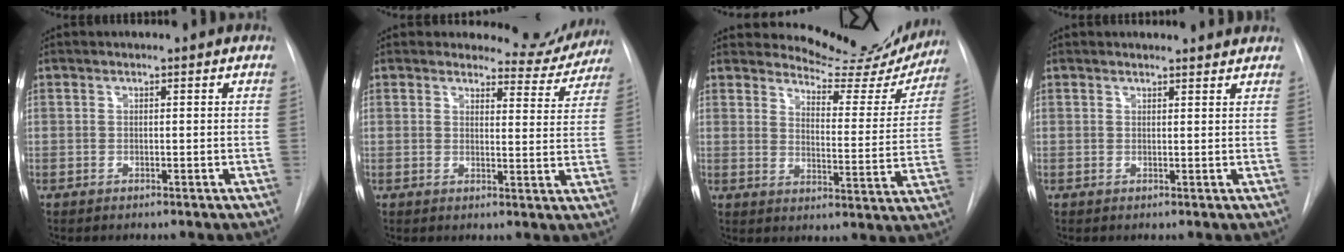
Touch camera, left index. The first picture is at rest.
{"total": 7.1, "force": [6.8, 1.9, -0.7], "torque": [0.025, -0.036, 0.066]}
{"total": 15.1, "force": [14.6, 3.1, 2.2], "torque": [-0.014, -0.064, 0.166]}
{"total": 3.9, "force": [3.8, 0.5, 0.3], "torque": [-0.007, 0.005, 0.035]}